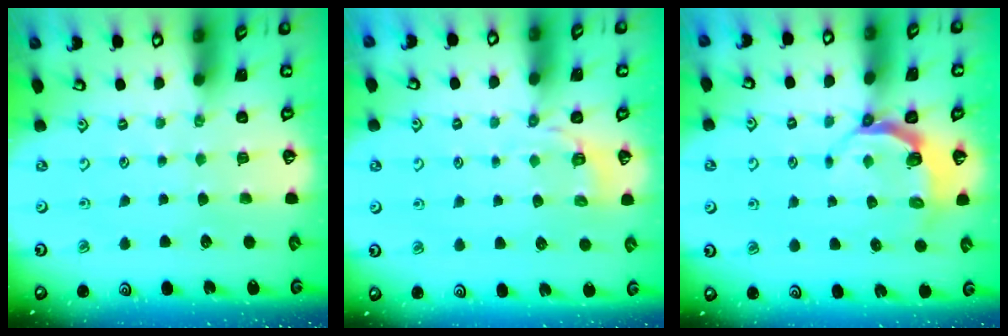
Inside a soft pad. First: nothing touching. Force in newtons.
{"total": 4.2, "press": 3.6, "slide": 2.2}
{"total": 4.9, "press": 4.0, "slide": 2.8}